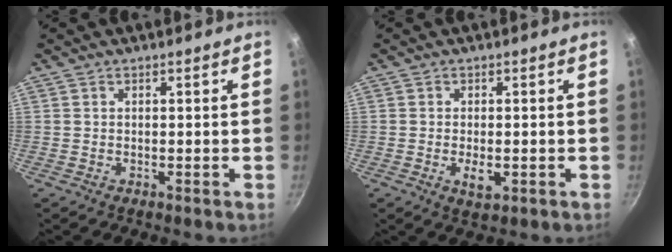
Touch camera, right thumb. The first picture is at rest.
{"total": 3.4, "force": [-0.9, 1.6, 2.9], "torque": [-0.049, -0.004, -0.010]}